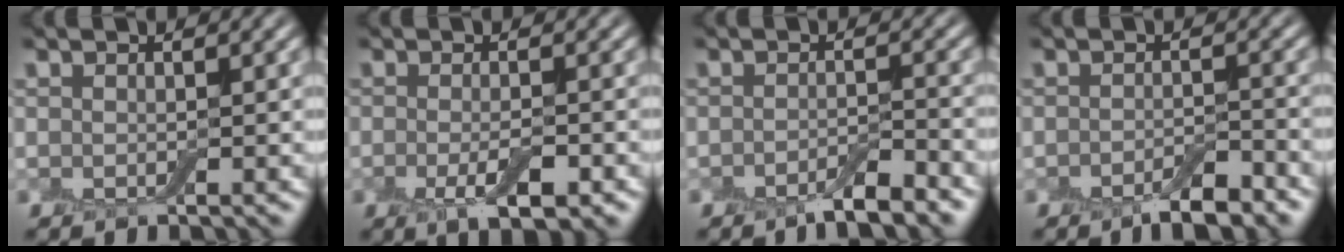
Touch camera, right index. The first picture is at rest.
{"total": 3.4, "force": [-1.4, 1.1, 2.9], "torque": [-0.055, -0.008, -0.023]}
{"total": 3.1, "force": [-2.3, 0.7, 2.0], "torque": [-0.031, 0.001, -0.042]}
{"total": 3.6, "force": [-2.5, 1.2, 2.4], "torque": [-0.033, 0.001, -0.040]}